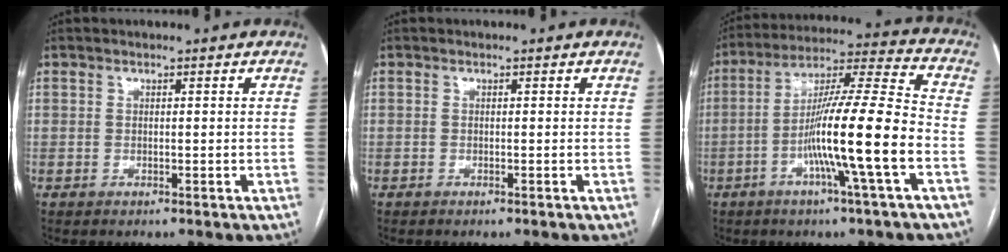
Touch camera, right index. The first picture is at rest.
{"total": 0.0}
{"total": 15.6, "force": [-4.7, -1.0, 14.8], "torque": [-0.258, 0.003, -0.090]}